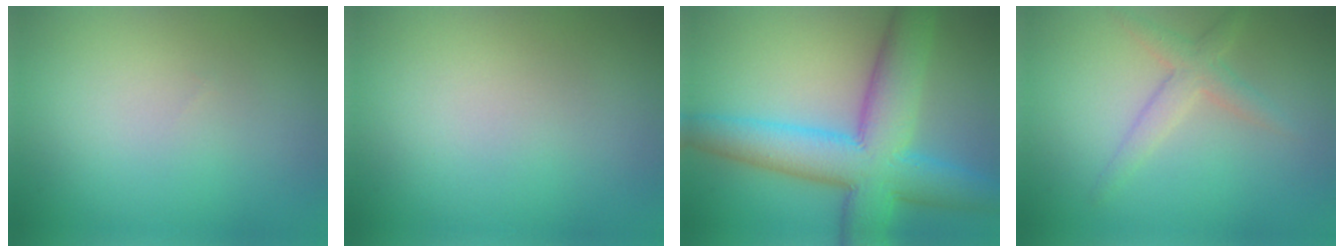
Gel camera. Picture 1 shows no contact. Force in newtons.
{"total": 0.0}
{"total": 10.5, "press": 10.5, "slide": 0.0}
{"total": 2.5, "press": 2.5, "slide": 0.2}